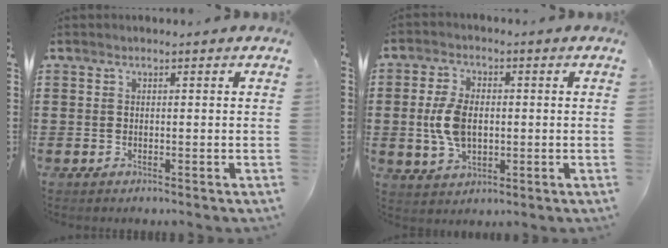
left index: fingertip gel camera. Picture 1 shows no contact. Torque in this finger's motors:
{"motor_torque": [1.08, 0.41, 0.52, 0.17]}